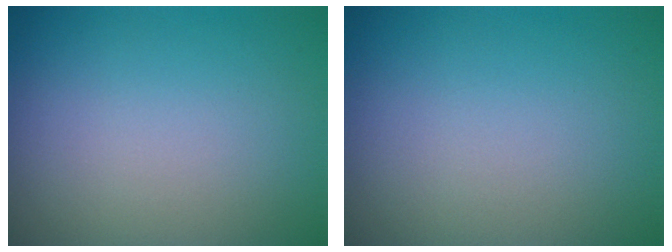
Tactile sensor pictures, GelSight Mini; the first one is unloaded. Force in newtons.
{"total": 0.0}